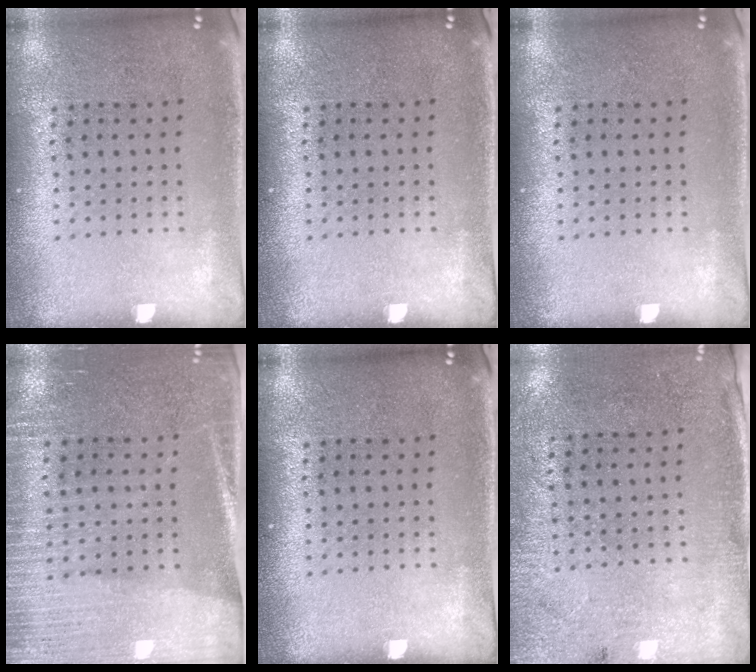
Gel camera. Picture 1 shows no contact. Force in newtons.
{"total": 0.0}
{"total": 0.0}
{"total": 3.3, "press": 2.9, "slide": 1.4}
{"total": 0.0}
{"total": 2.7, "press": 2.2, "slide": 1.5}